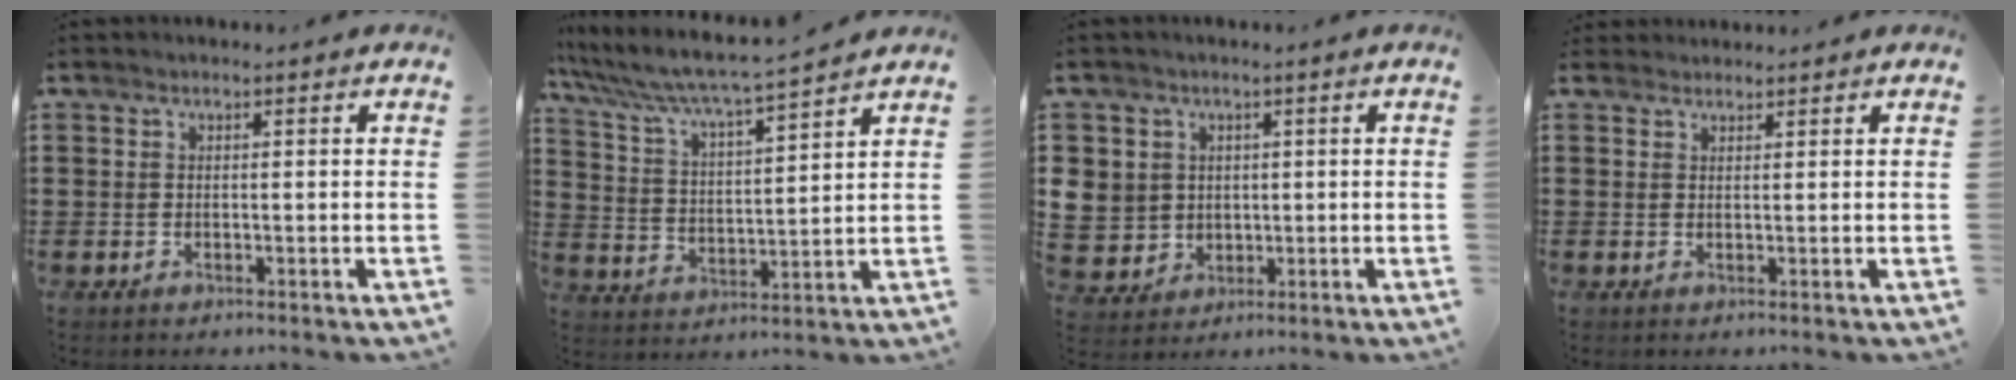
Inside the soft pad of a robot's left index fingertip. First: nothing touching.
{"total": 6.2, "force": [5.6, -0.3, 2.5], "torque": [-0.075, -0.040, 0.090]}
{"total": 5.1, "force": [1.0, 4.9, 0.4], "torque": [-0.041, 0.009, 0.019]}
{"total": 1.2, "force": [1.2, 0.2, 0.0], "torque": [-0.004, 0.001, 0.024]}